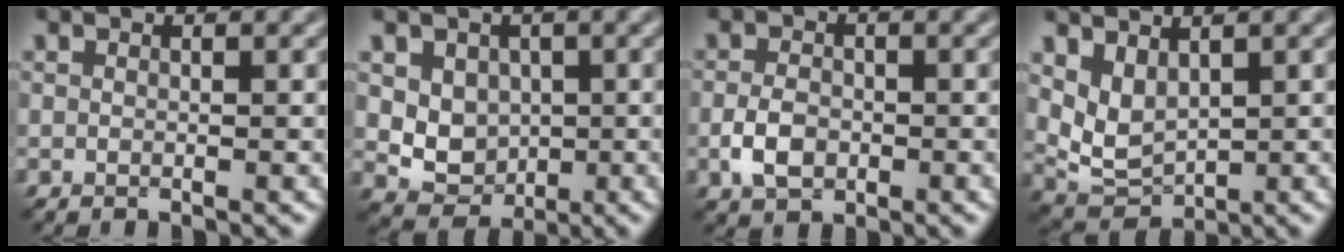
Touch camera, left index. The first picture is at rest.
{"total": 4.3, "force": [0.5, 3.6, 2.3], "torque": [-0.039, -0.007, 0.012]}
{"total": 2.9, "force": [-1.0, 1.9, 1.9], "torque": [-0.039, 0.001, -0.024]}
{"total": 3.2, "force": [1.5, 1.9, 2.2], "torque": [-0.056, -0.011, 0.036]}